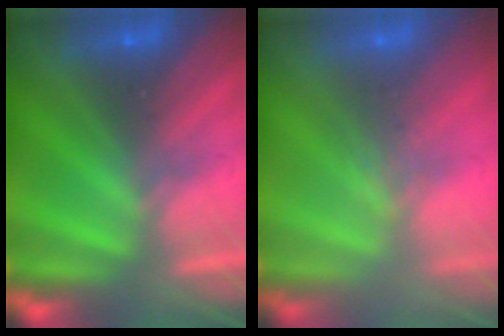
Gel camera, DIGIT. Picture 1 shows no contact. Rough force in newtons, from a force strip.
{"total": 2.4}